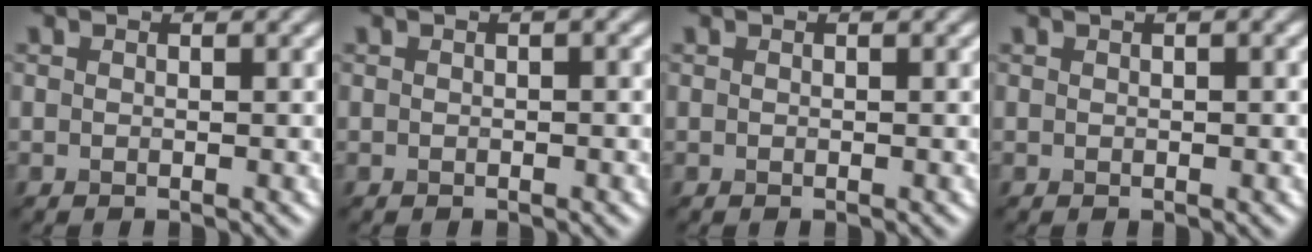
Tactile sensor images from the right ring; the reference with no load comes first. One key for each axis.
{"total": 0.8, "fx": 0.0, "fy": 0.3, "fz": 0.8, "tx": -0.002, "ty": 0.000, "tz": 0.000}
{"total": 0.0}
{"total": 1.0, "fx": 0.2, "fy": 0.1, "fz": 1.0, "tx": -0.014, "ty": 0.005, "tz": 0.009}